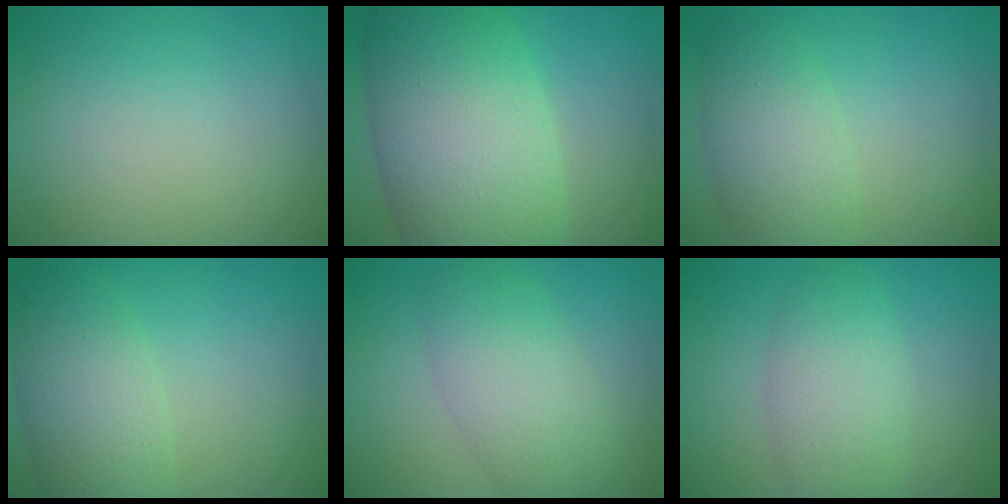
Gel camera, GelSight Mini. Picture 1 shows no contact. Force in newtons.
{"total": 11.7, "press": 11.7, "slide": 0.4}
{"total": 4.5, "press": 4.5, "slide": 0.3}
{"total": 5.2, "press": 5.2, "slide": 0.3}
{"total": 5.0, "press": 5.0, "slide": 0.2}
{"total": 4.3, "press": 4.3, "slide": 0.1}